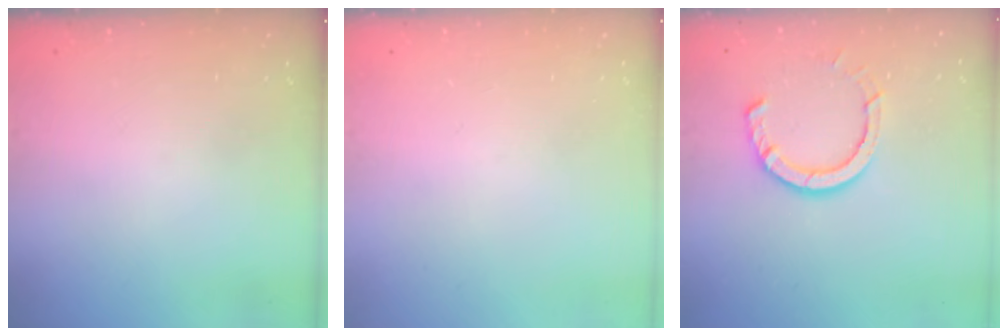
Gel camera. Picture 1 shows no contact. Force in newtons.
{"total": 0.0}
{"total": 8.5, "press": 8.4, "slide": 1.0}